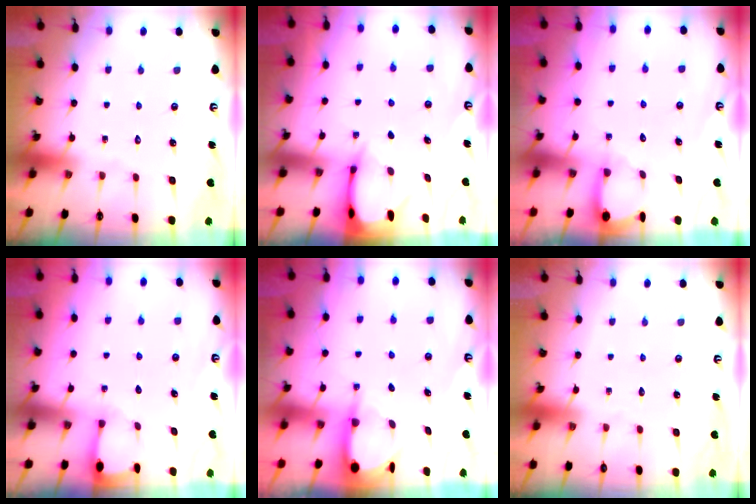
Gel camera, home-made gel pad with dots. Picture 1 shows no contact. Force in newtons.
{"total": 2.4, "press": 2.3, "slide": 0.3}
{"total": 2.8, "press": 2.8, "slide": 0.3}
{"total": 1.3, "press": 1.3, "slide": 0.2}
{"total": 3.9, "press": 3.9, "slide": 0.3}
{"total": 0.0}